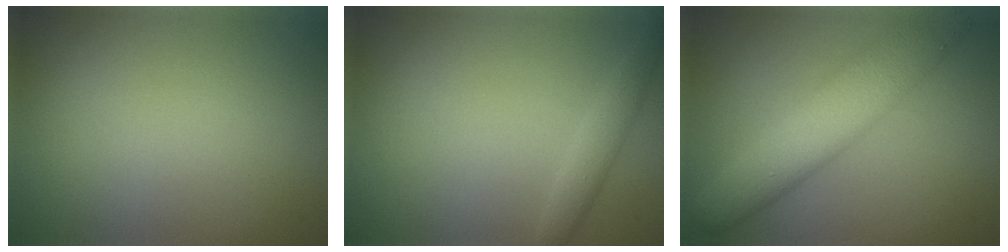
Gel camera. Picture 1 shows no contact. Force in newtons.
{"total": 1.8, "press": 1.8, "slide": 0.2}
{"total": 8.0, "press": 8.0, "slide": 0.5}